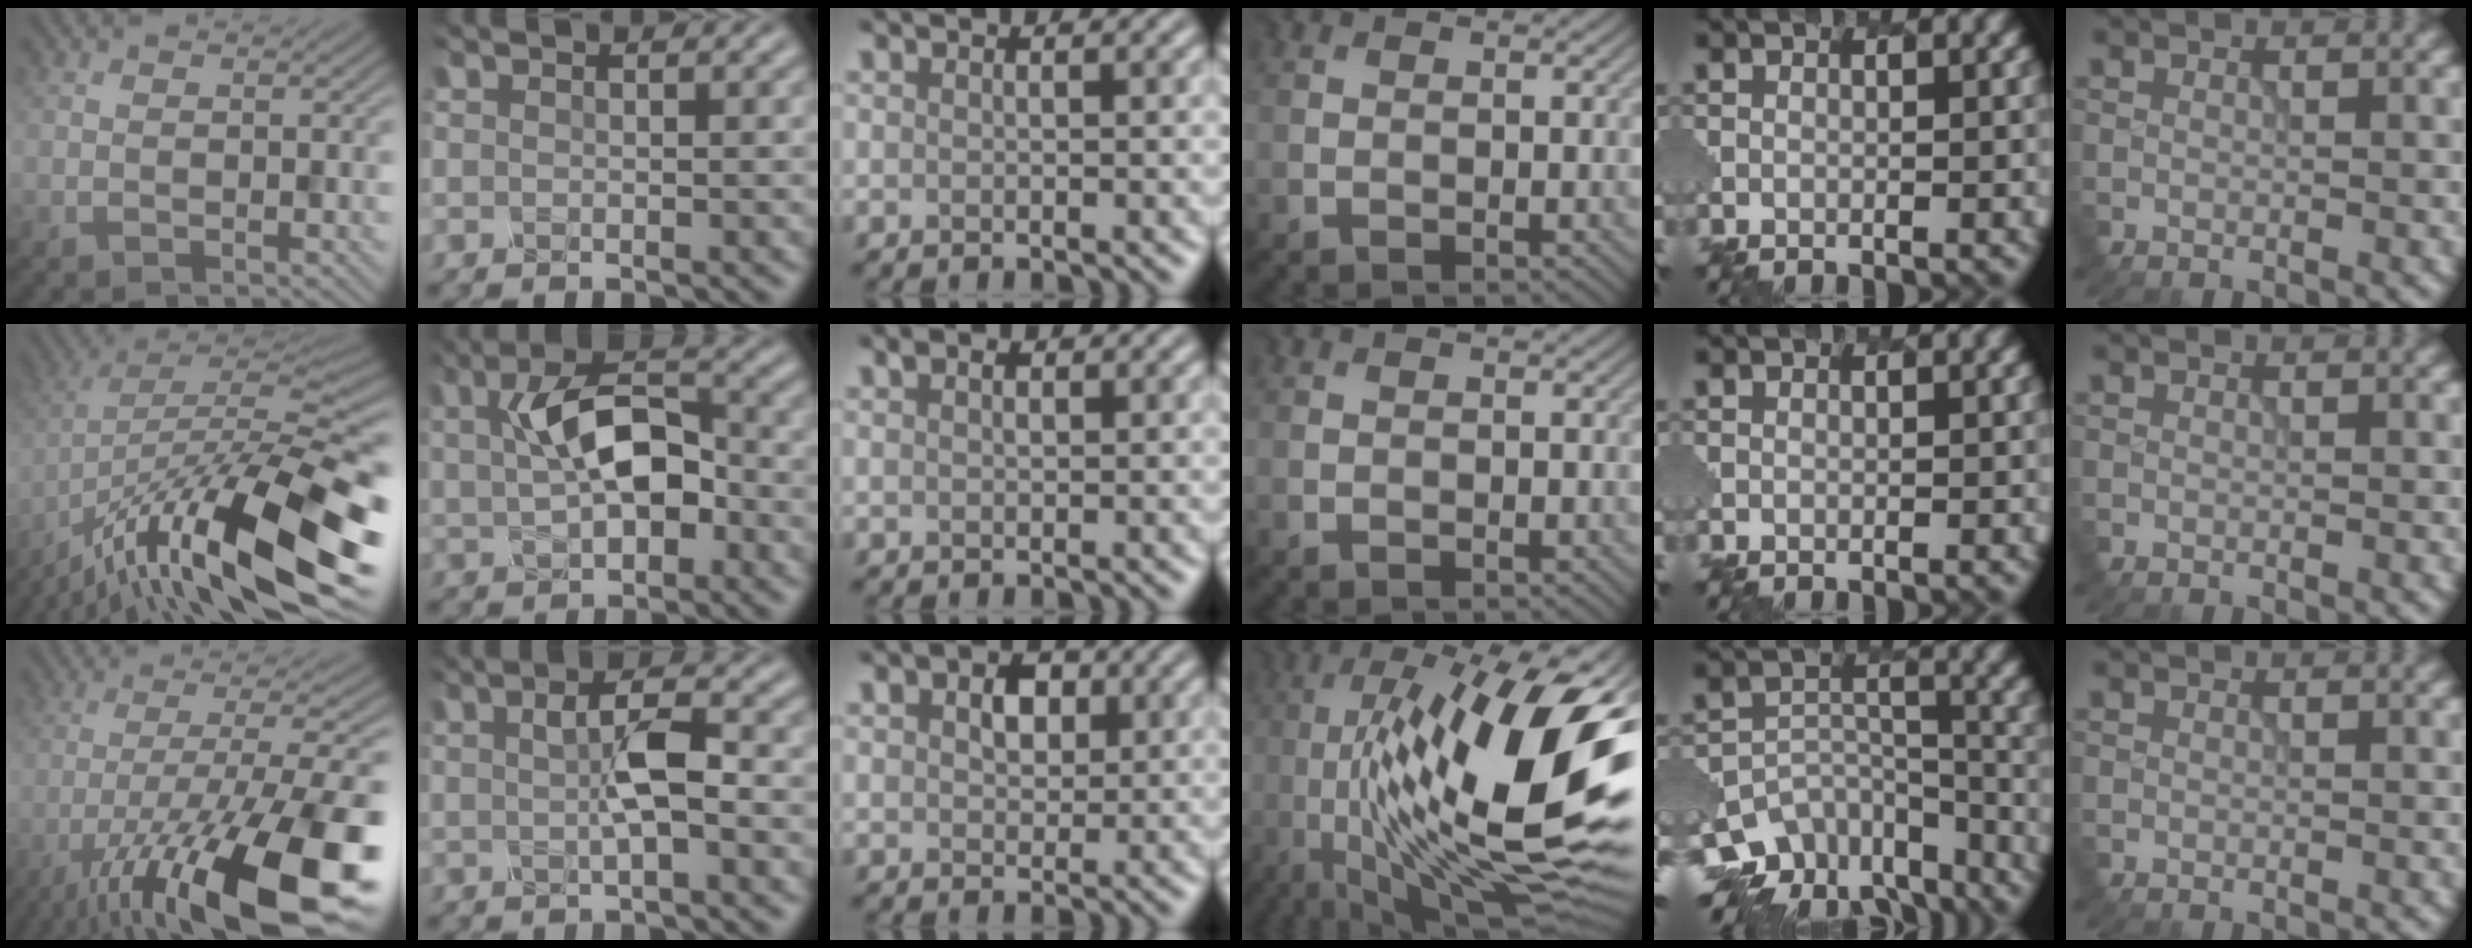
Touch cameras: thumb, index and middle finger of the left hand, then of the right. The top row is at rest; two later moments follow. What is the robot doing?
{"motion": "disassemble", "object": "battery cover"}